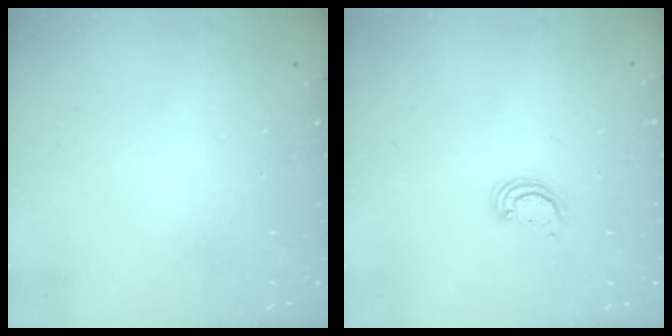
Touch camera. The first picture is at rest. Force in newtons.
{"total": 2.0, "press": 2.0, "slide": 0.2}